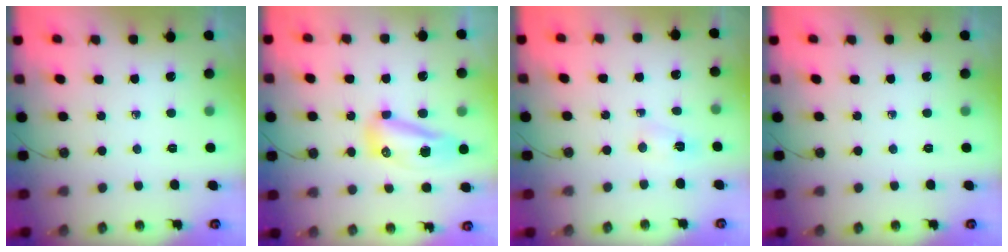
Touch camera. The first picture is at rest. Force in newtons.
{"total": 13.3, "press": 11.2, "slide": 7.0}
{"total": 2.1, "press": 2.0, "slide": 0.4}
{"total": 0.0}